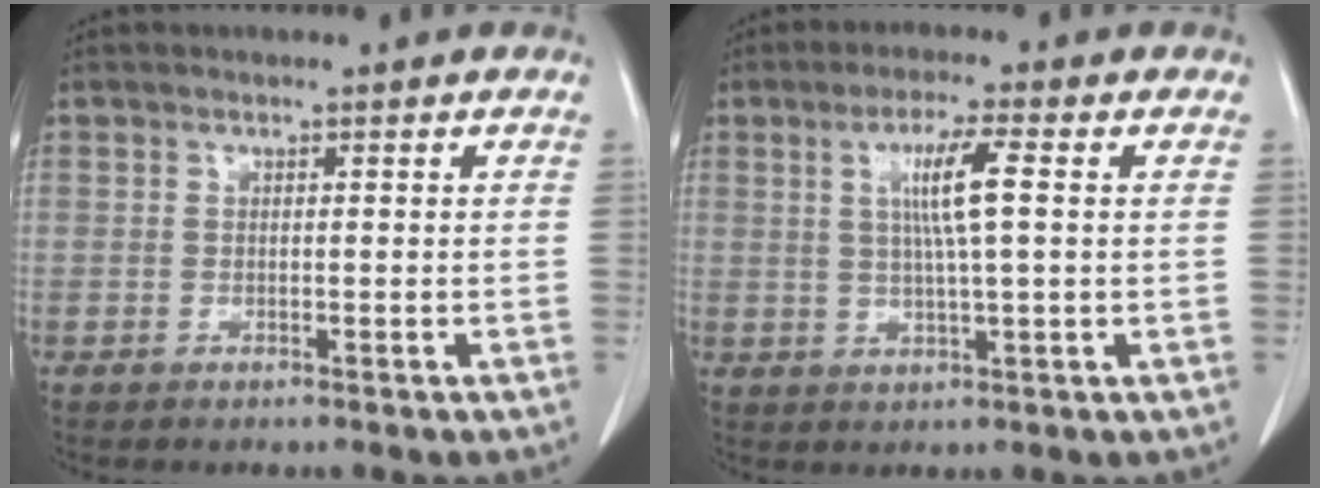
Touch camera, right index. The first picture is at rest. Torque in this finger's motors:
{"motor_torque": [0.94, 0.11, 0.20, 0.07]}